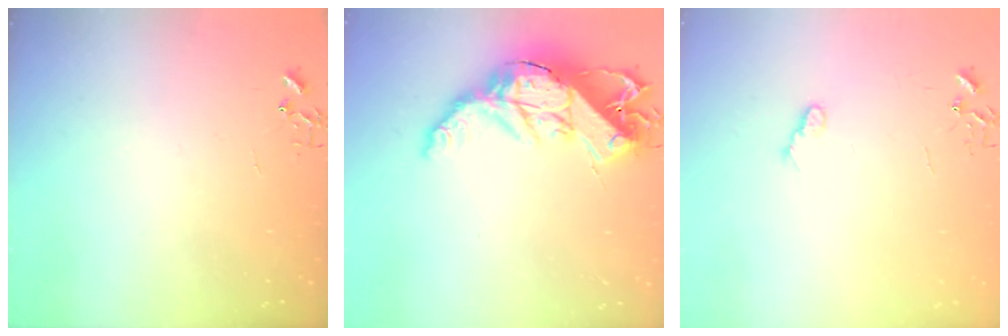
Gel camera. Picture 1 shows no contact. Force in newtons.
{"total": 19.6, "press": 19.6, "slide": 1.2}
{"total": 7.2, "press": 7.1, "slide": 0.7}